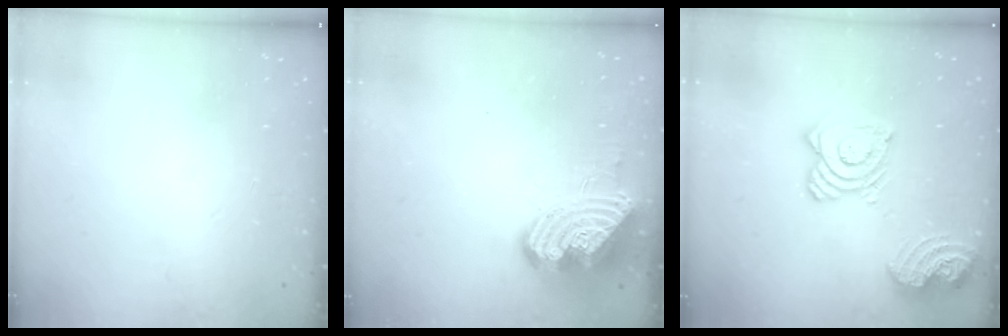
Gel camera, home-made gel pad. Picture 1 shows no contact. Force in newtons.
{"total": 15.2, "press": 15.1, "slide": 1.6}
{"total": 16.3, "press": 16.1, "slide": 2.3}